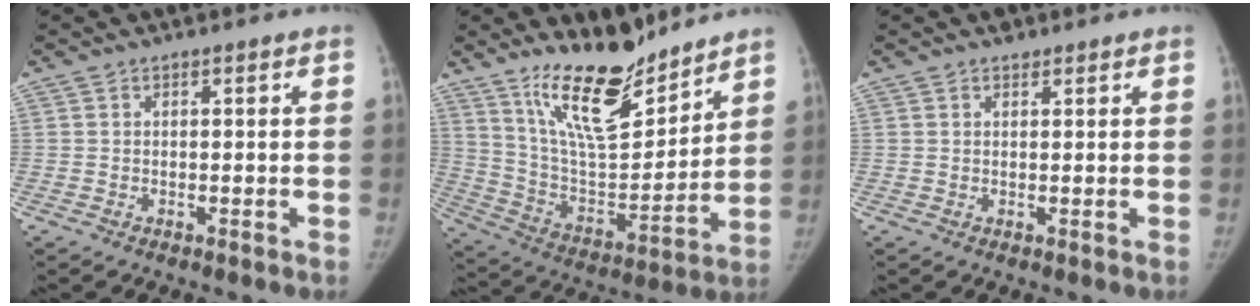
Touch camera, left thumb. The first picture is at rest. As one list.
[{"total": 17.6, "force": [13.7, 5.7, 9.6], "torque": [-0.119, -0.097, 0.250]}, {"total": 1.1, "force": [0.8, 0.7, 0.2], "torque": [0.004, -0.005, 0.009]}]